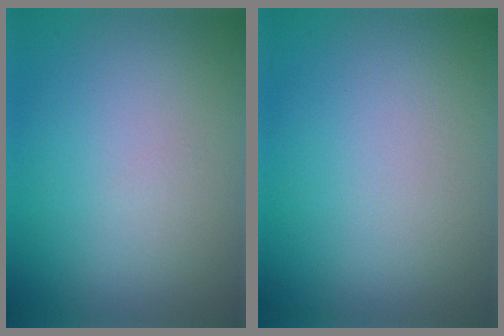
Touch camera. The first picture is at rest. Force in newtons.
{"total": 0.0}